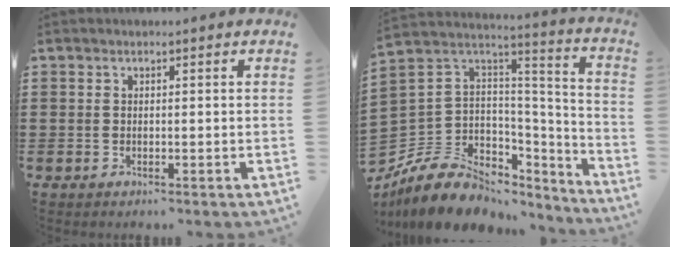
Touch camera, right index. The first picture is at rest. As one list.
[{"total": 11.0, "force": [-6.3, 7.9, 4.3], "torque": [-0.110, 0.015, -0.110]}]